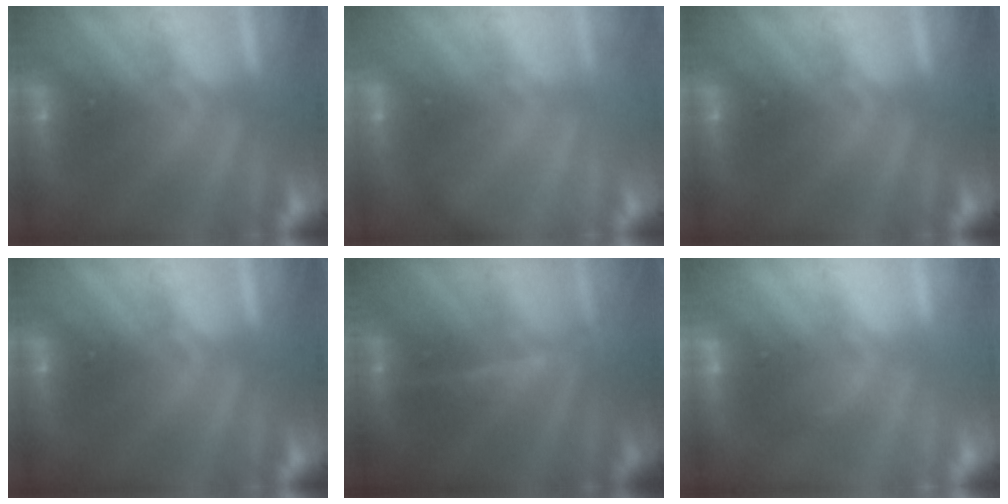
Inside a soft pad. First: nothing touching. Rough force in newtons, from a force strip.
{"total": 2.2}
{"total": 0.0}
{"total": 0.0}
{"total": 2.4}
{"total": 2.7}